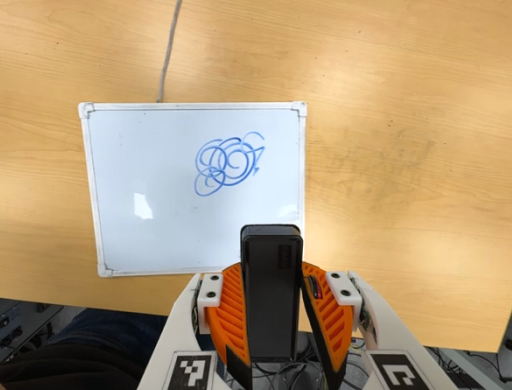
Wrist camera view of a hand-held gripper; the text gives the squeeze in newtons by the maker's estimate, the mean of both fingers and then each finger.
{"total": 5.7, "left": 4.8, "right": 6.6}